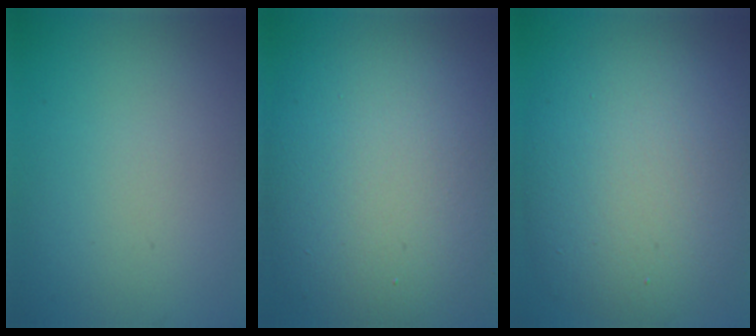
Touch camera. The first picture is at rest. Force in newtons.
{"total": 15.0, "press": 15.0, "slide": 0.4}
{"total": 11.6, "press": 11.6, "slide": 0.5}